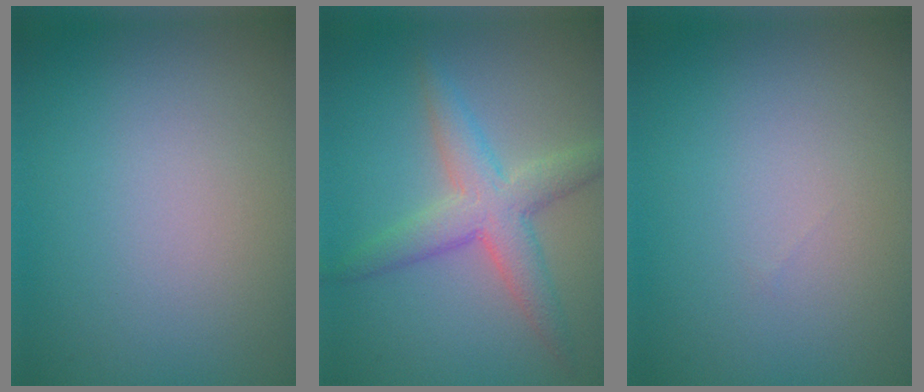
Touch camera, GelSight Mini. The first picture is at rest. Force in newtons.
{"total": 4.4, "press": 4.4, "slide": 0.2}
{"total": 0.0}